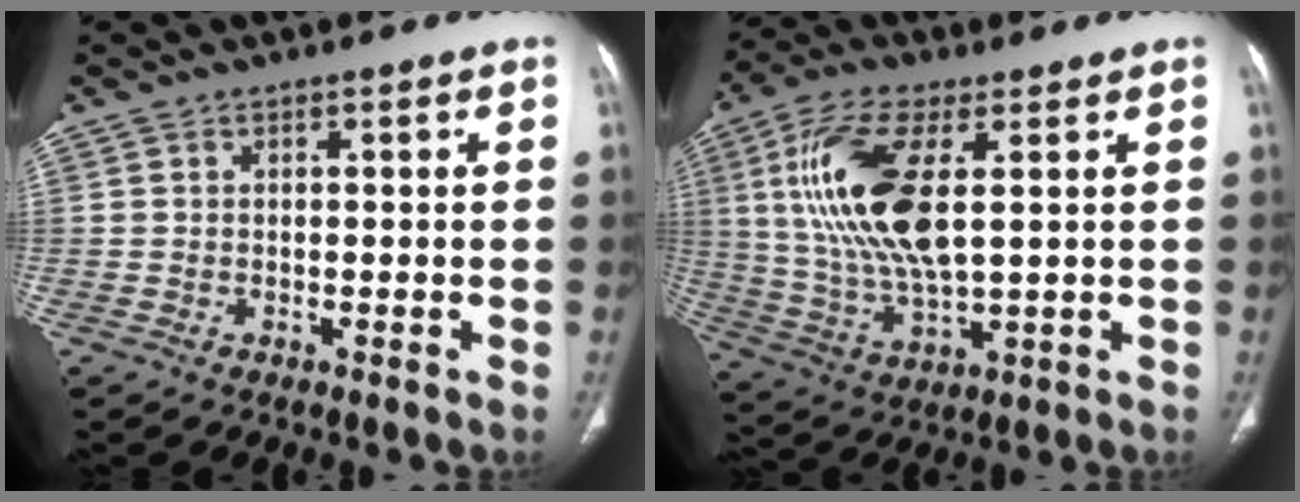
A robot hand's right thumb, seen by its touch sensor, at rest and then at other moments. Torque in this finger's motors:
{"motor_torque": [-1.03, 2.16, 1.69, 1.08, 0.64]}